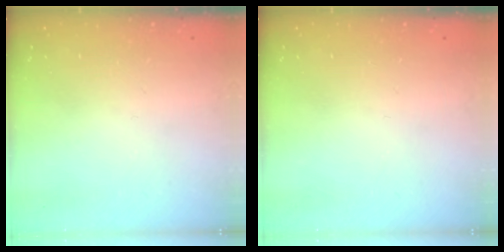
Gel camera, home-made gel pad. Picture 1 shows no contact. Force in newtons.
{"total": 0.0}